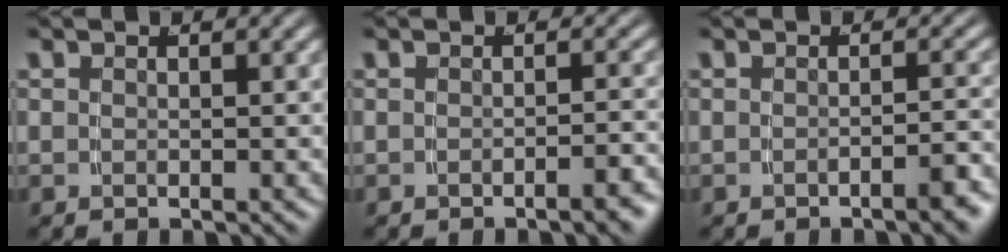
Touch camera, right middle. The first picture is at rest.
{"total": 1.7, "force": [-1.4, -0.2, 0.9], "torque": [-0.007, 0.009, -0.028]}
{"total": 2.0, "force": [-1.6, -0.2, 1.1], "torque": [-0.011, 0.009, -0.032]}